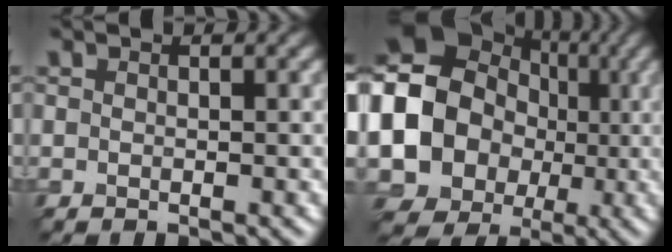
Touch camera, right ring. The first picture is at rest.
{"total": 16.4, "force": [-0.5, 14.5, 7.6], "torque": [-0.163, 0.002, -0.041]}